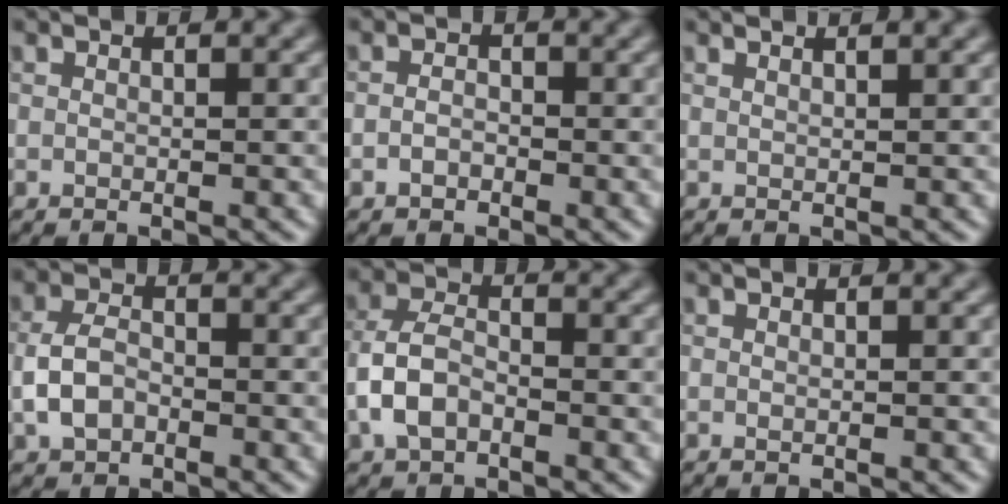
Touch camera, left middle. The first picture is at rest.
{"total": 1.1, "force": [-0.6, 0.8, 0.5], "torque": [-0.012, 0.003, -0.014]}
{"total": 1.9, "force": [1.4, 0.7, 1.0], "torque": [0.001, -0.002, 0.003]}
{"total": 3.0, "force": [-1.0, 2.0, 2.0], "torque": [-0.040, 0.003, -0.024]}
{"total": 3.8, "force": [-1.5, 2.3, 2.6], "torque": [-0.056, 0.006, -0.037]}
{"total": 0.0}